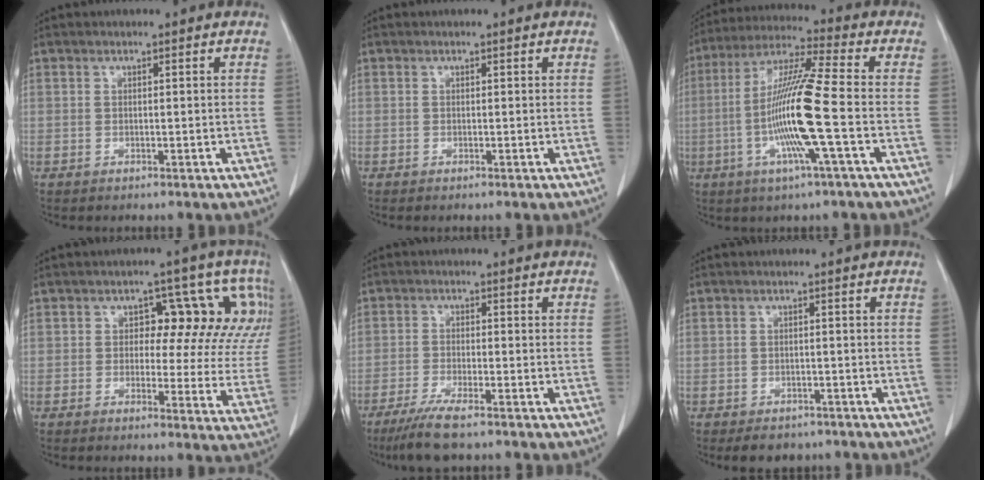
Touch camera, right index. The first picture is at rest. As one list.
[{"total": 0.0}, {"total": 14.3, "force": [-2.9, -0.8, 13.9], "torque": [-0.276, -0.005, -0.066]}, {"total": 13.0, "force": [4.1, 7.2, 10.0], "torque": [-0.097, 0.023, 0.037]}, {"total": 6.2, "force": [-4.6, 0.4, 4.2], "torque": [-0.085, -0.017, -0.080]}, {"total": 4.7, "force": [-3.8, 2.5, 1.3], "torque": [-0.012, 0.003, -0.049]}]